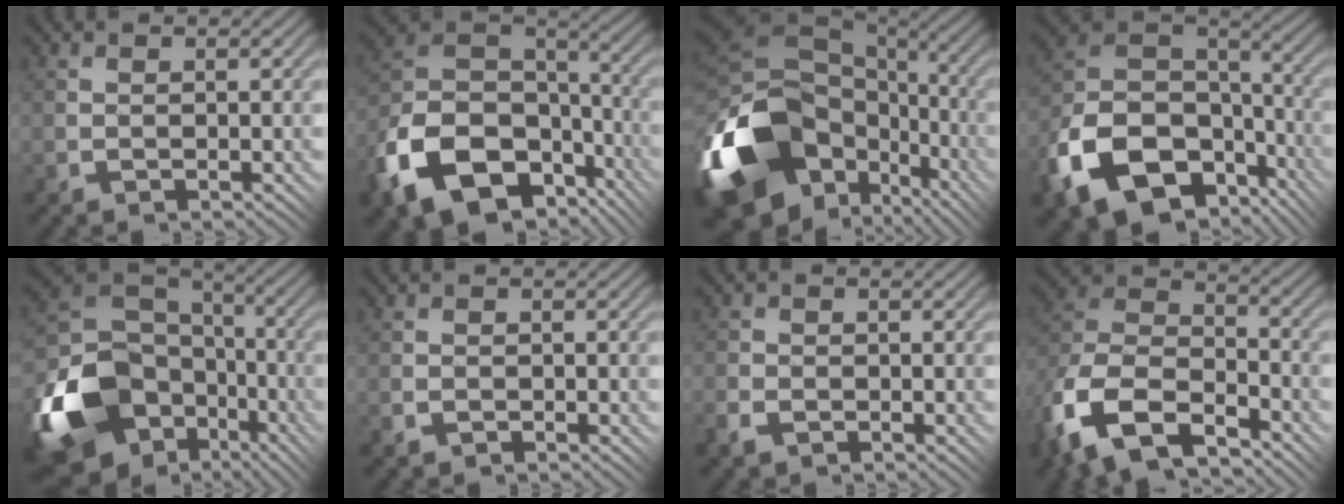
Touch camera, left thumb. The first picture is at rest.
{"total": 16.7, "force": [-8.0, 10.8, 9.9], "torque": [-0.235, -0.035, -0.140]}
{"total": 20.1, "force": [-7.4, 14.2, 12.2], "torque": [-0.305, -0.027, -0.117]}
{"total": 16.8, "force": [-7.8, 11.0, 10.0], "torque": [-0.235, -0.036, -0.134]}
{"total": 17.4, "force": [-7.1, 12.9, 9.2], "torque": [-0.235, -0.040, -0.127]}
{"total": 0.9, "force": [-0.7, 0.6, 0.0], "torque": [0.004, 0.000, -0.013]}
{"total": 2.7, "force": [-1.6, 1.9, 1.0], "torque": [-0.026, -0.005, -0.038]}
{"total": 15.1, "force": [-9.6, 8.2, 8.3], "torque": [-0.222, -0.034, -0.180]}